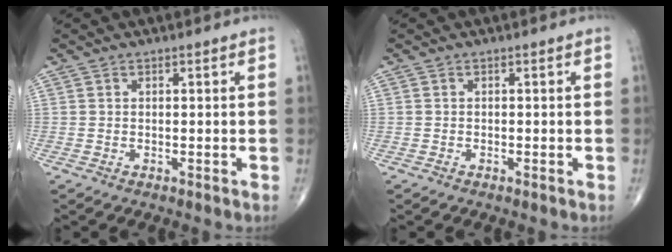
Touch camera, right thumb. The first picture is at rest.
{"total": 0.0}